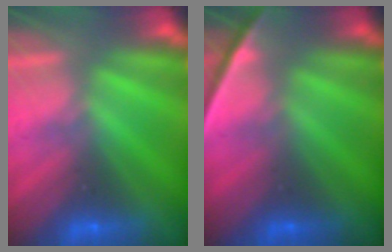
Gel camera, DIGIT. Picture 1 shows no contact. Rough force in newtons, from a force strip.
{"total": 2.2}